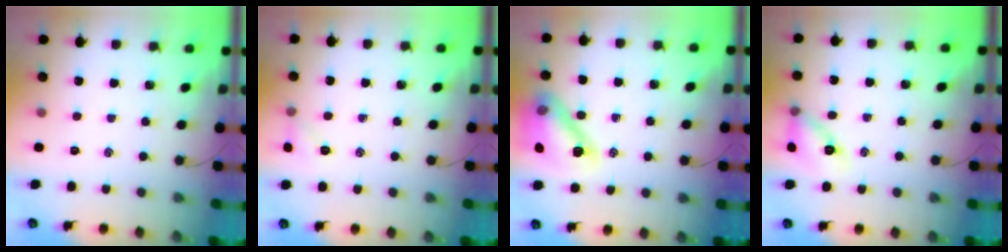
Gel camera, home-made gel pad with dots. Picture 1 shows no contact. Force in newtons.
{"total": 5.2, "press": 5.0, "slide": 1.5}
{"total": 15.7, "press": 15.6, "slide": 1.4}
{"total": 11.1, "press": 10.8, "slide": 2.7}